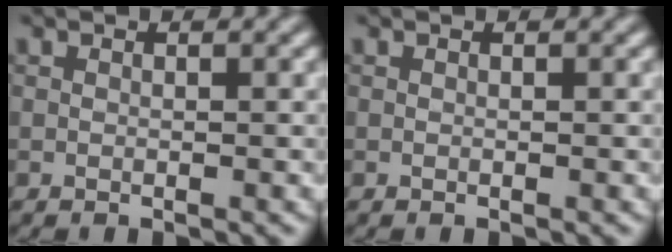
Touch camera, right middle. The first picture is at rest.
{"total": 0.0}